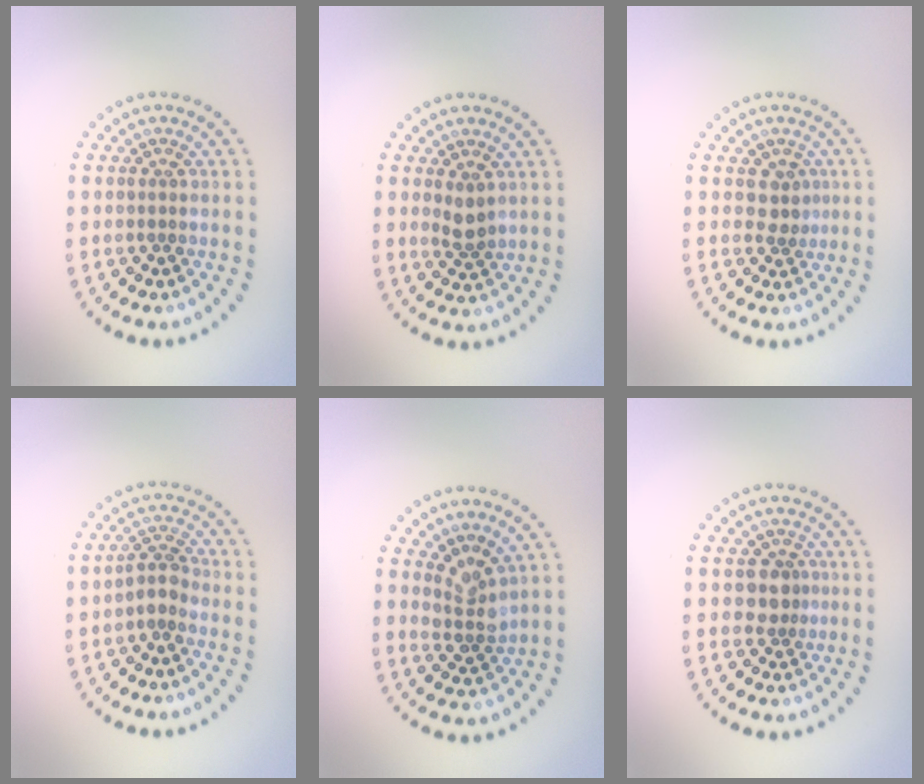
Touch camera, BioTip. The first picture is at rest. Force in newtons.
{"total": 1.6, "press": 1.4, "slide": 0.7}
{"total": 1.9, "press": 1.4, "slide": 1.2}
{"total": 2.0, "press": 1.7, "slide": 1.1}
{"total": 2.4, "press": 1.7, "slide": 1.6}
{"total": 2.1, "press": 1.7, "slide": 1.3}